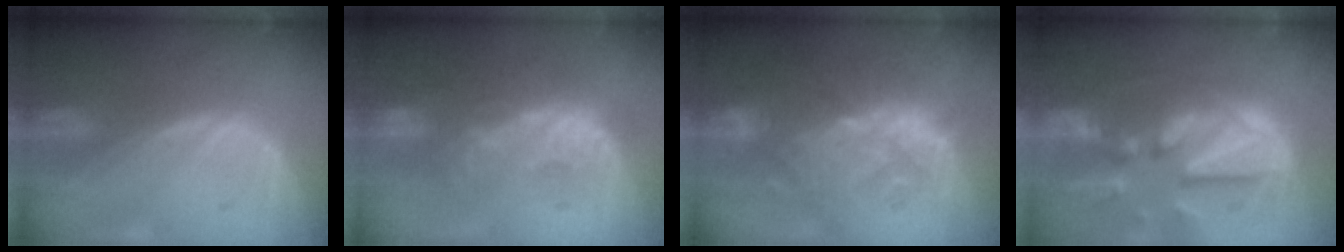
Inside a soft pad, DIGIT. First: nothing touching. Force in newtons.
{"total": 9.5, "press": 9.0, "slide": 3.2}
{"total": 10.1, "press": 9.7, "slide": 2.8}
{"total": 12.8, "press": 11.1, "slide": 6.3}